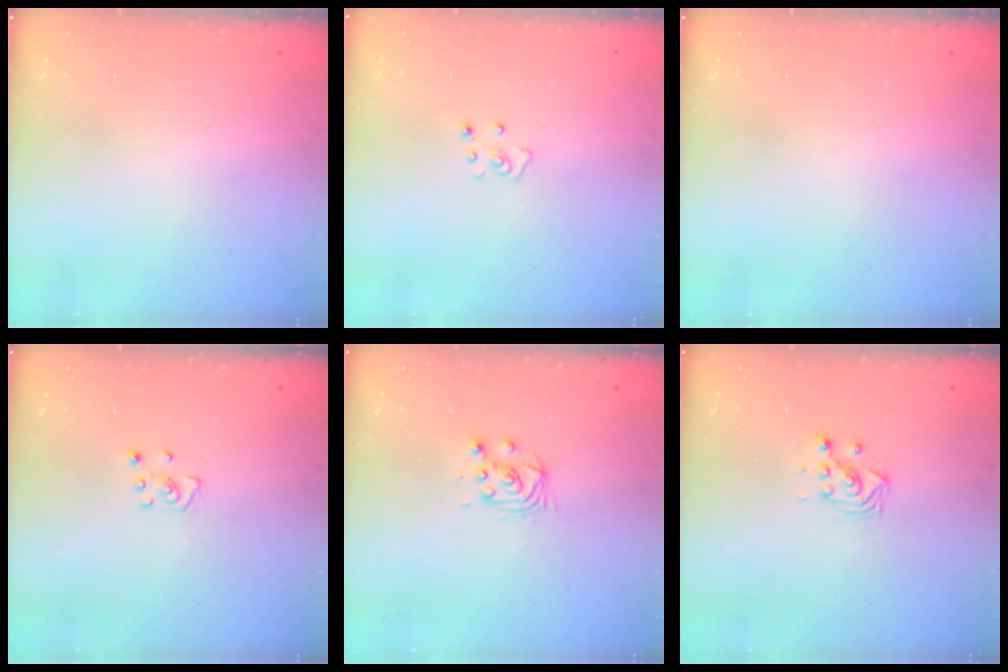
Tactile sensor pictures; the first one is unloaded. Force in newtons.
{"total": 2.8, "press": 2.8, "slide": 0.2}
{"total": 0.0}
{"total": 3.6, "press": 3.6, "slide": 0.3}
{"total": 3.8, "press": 3.7, "slide": 0.5}
{"total": 2.9, "press": 2.9, "slide": 0.4}